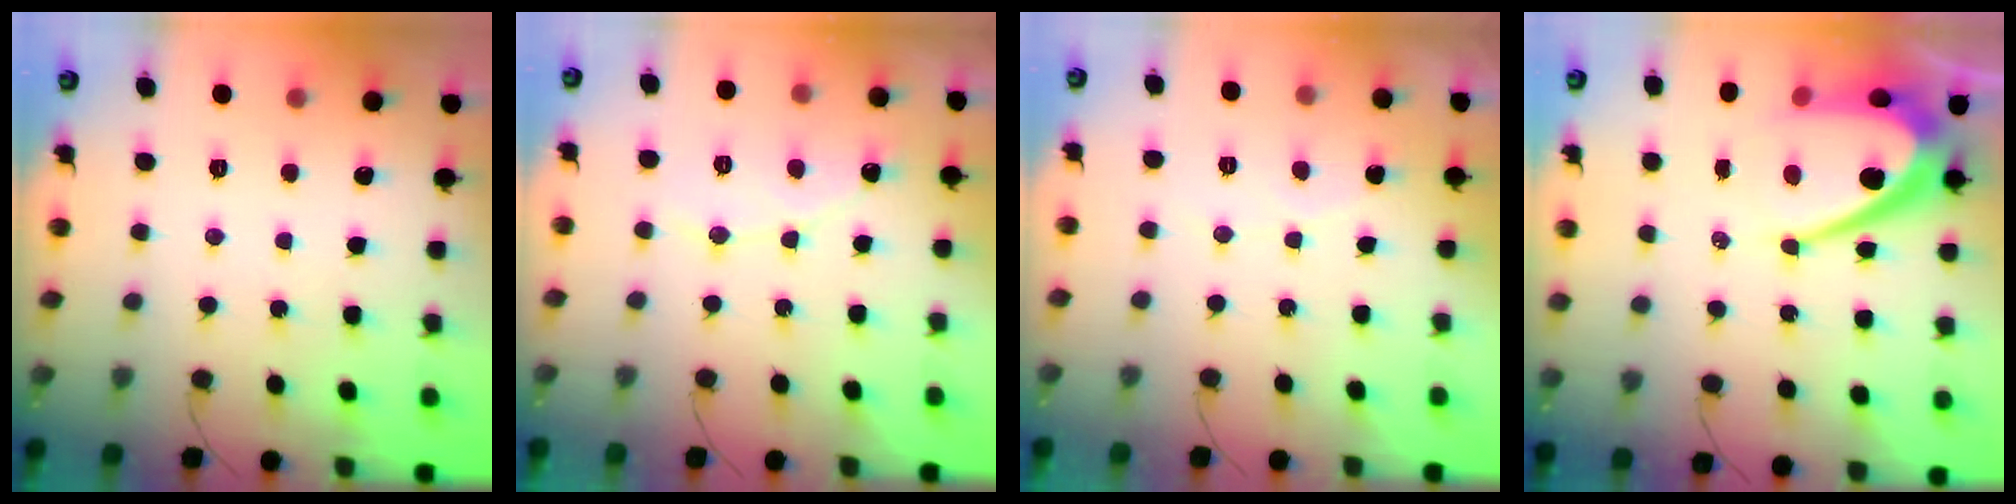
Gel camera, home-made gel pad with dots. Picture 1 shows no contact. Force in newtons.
{"total": 6.5, "press": 6.5, "slide": 0.5}
{"total": 2.8, "press": 2.8, "slide": 0.1}
{"total": 14.9, "press": 14.9, "slide": 1.3}